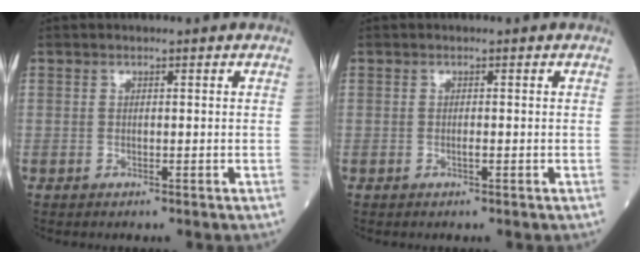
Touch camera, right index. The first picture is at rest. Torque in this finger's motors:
{"motor_torque": [0.22, 0.04, 0.11, 0.02]}